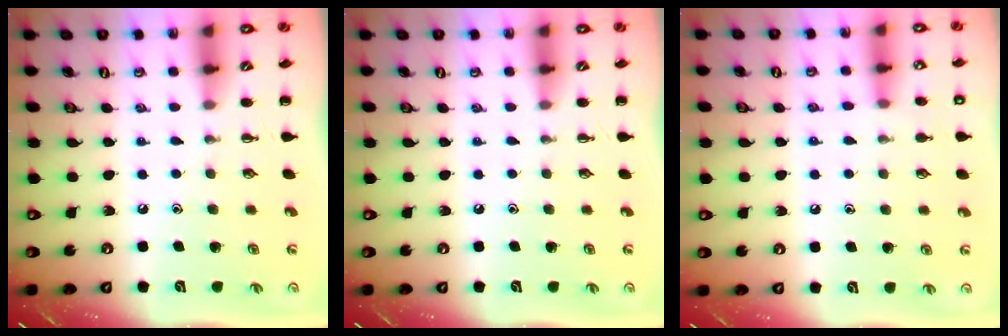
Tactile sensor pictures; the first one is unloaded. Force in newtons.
{"total": 0.0}
{"total": 8.1, "press": 7.8, "slide": 2.1}